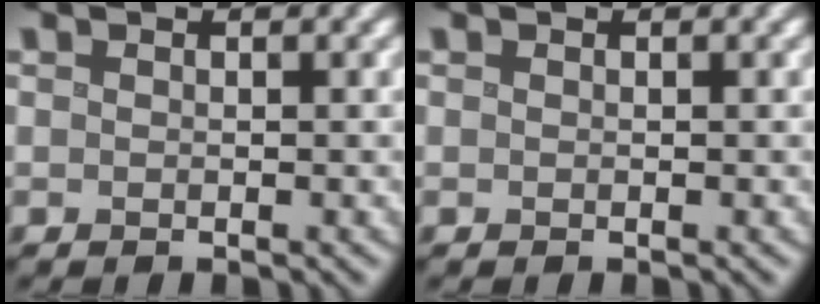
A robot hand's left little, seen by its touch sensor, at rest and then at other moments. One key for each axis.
{"total": 0.0}